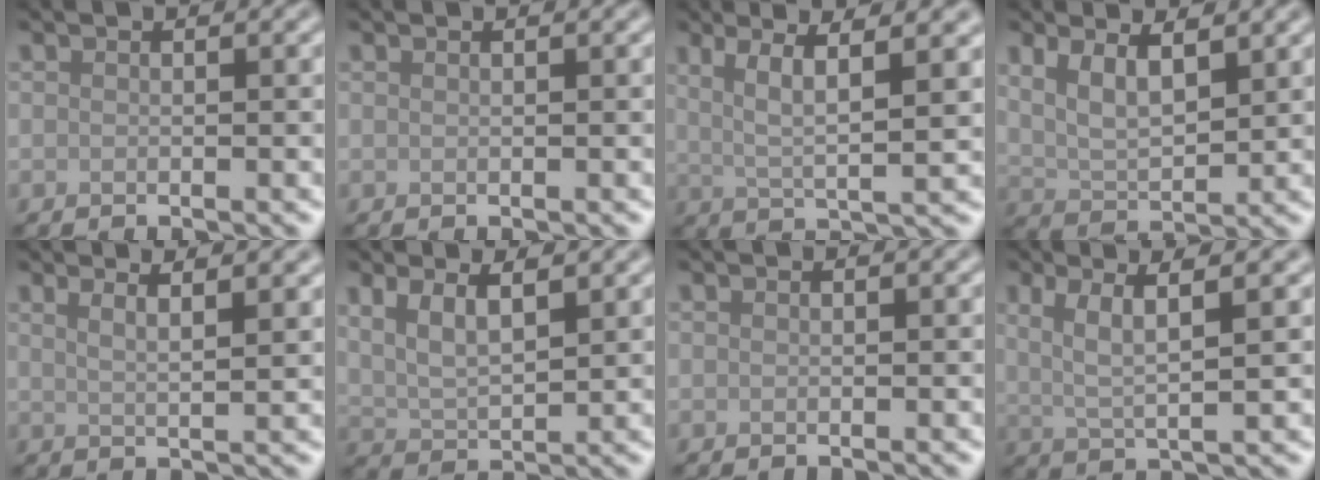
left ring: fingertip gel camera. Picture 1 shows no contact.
{"total": 0.0}
{"total": 5.8, "force": [2.2, 1.2, 5.2], "torque": [-0.090, 0.002, 0.042]}
{"total": 4.3, "force": [2.1, 1.9, 3.3], "torque": [-0.072, -0.004, 0.040]}
{"total": 4.8, "force": [3.1, 1.7, 3.2], "torque": [-0.015, 0.018, 0.019]}
{"total": 4.2, "force": [2.1, 1.7, 3.2], "torque": [-0.067, 0.004, 0.035]}
{"total": 0.0}
{"total": 4.6, "force": [1.7, 1.0, 4.2], "torque": [-0.080, 0.001, 0.034]}